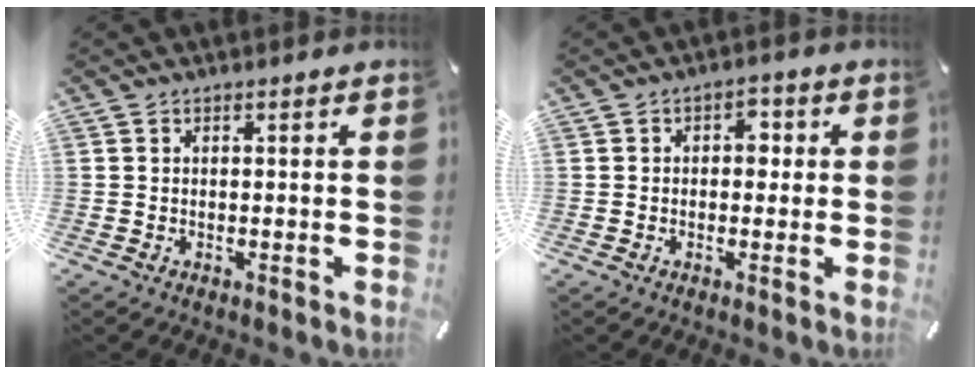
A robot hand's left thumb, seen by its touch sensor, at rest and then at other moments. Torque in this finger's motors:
{"motor_torque": [0.40, 0.56, 0.32, -0.06, 0.00]}